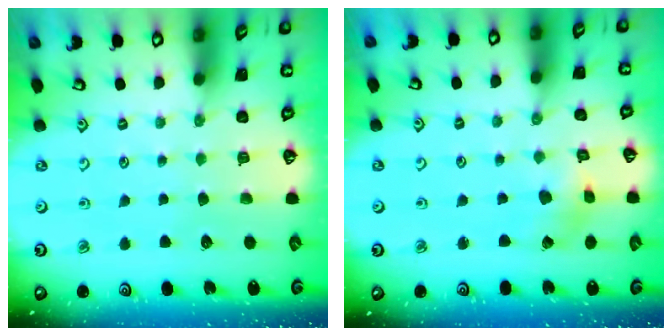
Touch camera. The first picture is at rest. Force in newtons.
{"total": 2.8, "press": 2.7, "slide": 0.4}